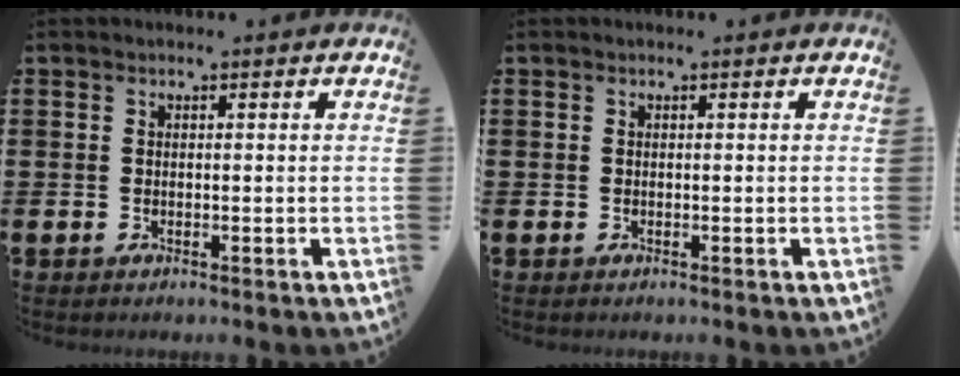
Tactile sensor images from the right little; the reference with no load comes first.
{"total": 0.0}